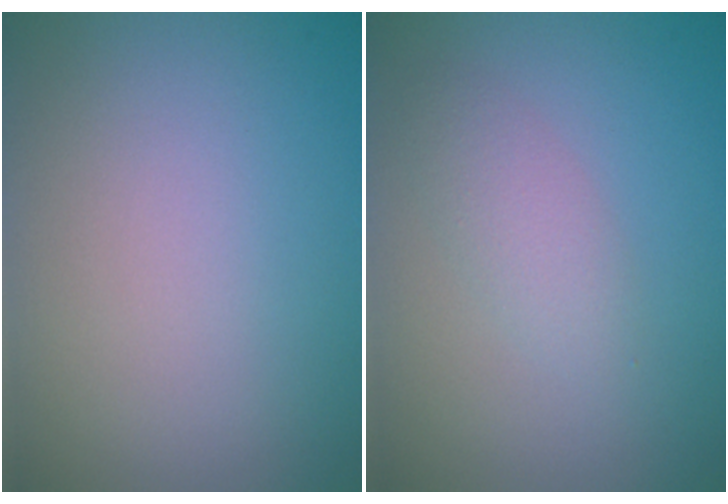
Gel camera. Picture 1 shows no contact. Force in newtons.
{"total": 2.0, "press": 1.9, "slide": 0.1}